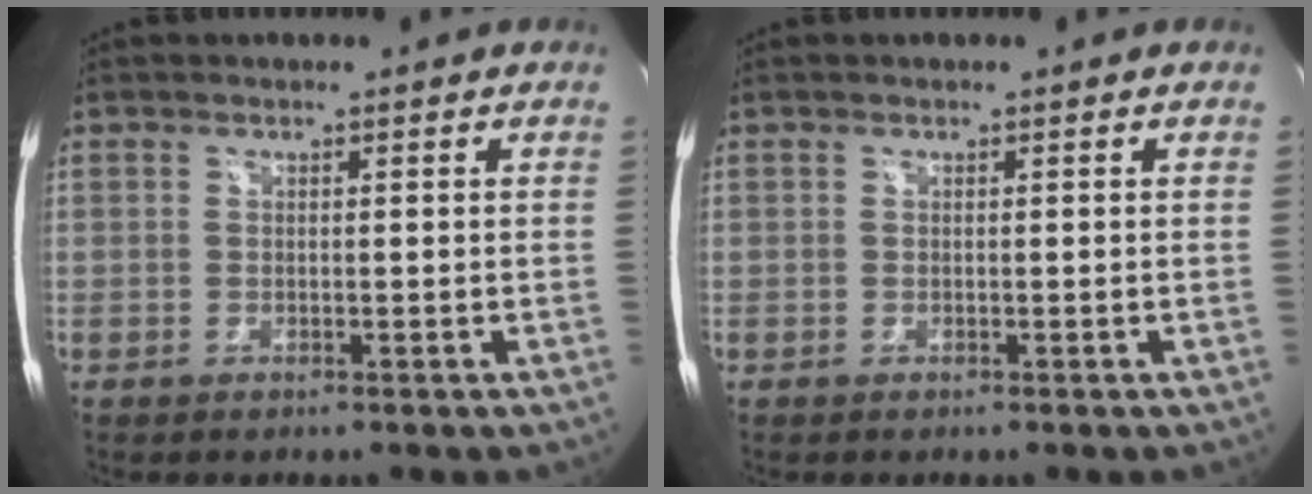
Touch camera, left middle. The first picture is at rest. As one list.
[{"total": 0.0}]